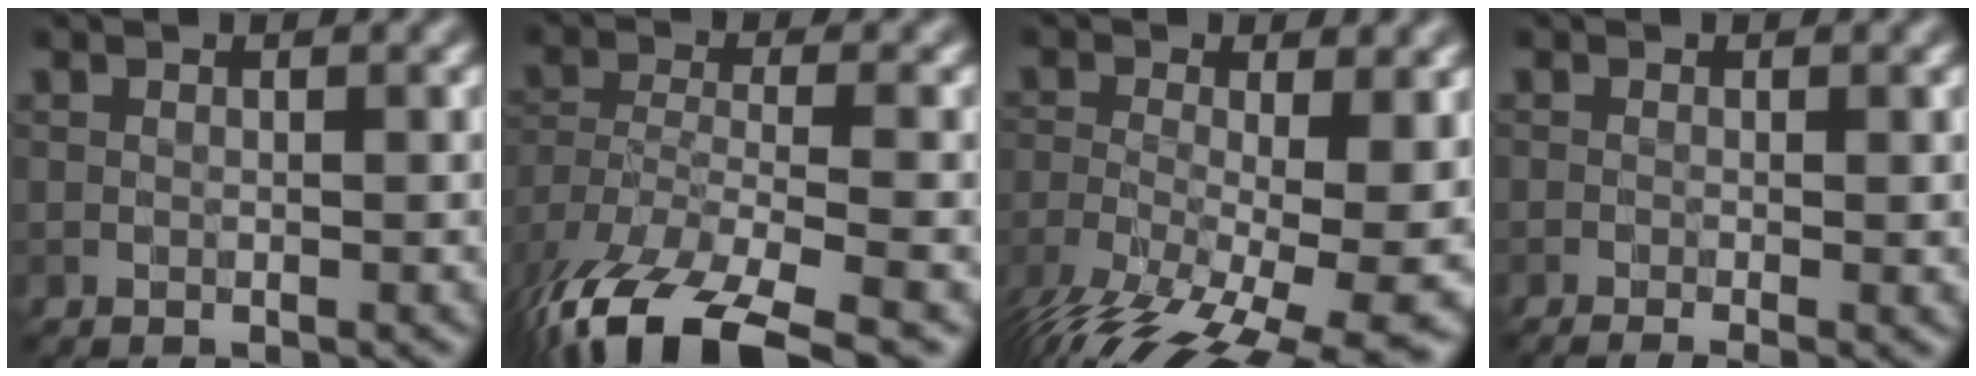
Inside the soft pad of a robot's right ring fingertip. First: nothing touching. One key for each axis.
{"total": 12.3, "fx": -8.2, "fy": 5.0, "fz": 7.6, "tx": -0.176, "ty": -0.045, "tz": -0.123}
{"total": 12.2, "fx": -5.8, "fy": 4.7, "fz": 9.7, "tx": -0.187, "ty": -0.022, "tz": -0.089}
{"total": 3.0, "fx": -0.9, "fy": 1.2, "fz": 2.6, "tx": -0.034, "ty": -0.009, "tz": -0.012}